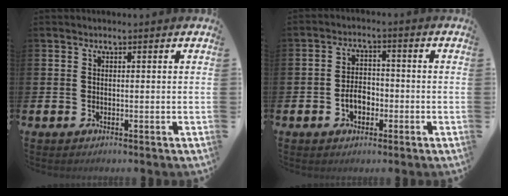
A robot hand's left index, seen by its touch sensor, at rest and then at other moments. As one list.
[{"total": 3.8, "force": [-1.3, 2.5, 2.5], "torque": [-0.025, -0.003, -0.031]}]